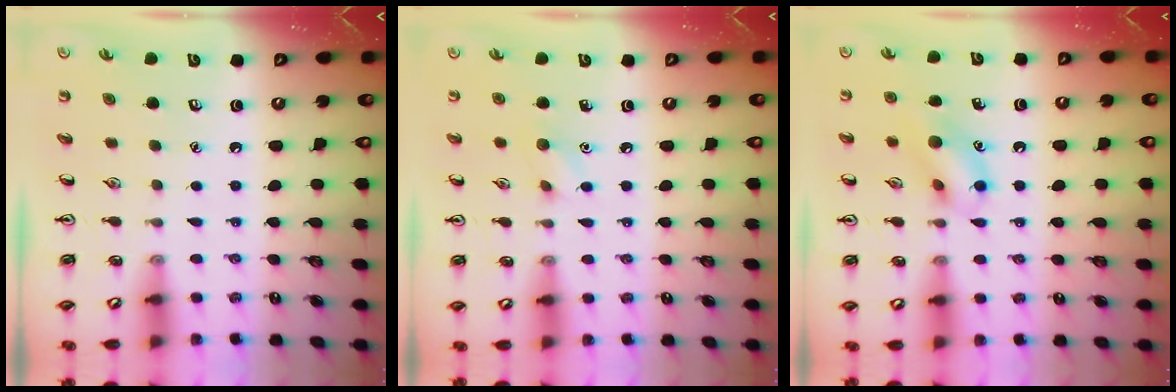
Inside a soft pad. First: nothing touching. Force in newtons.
{"total": 6.1, "press": 6.0, "slide": 1.1}
{"total": 11.8, "press": 11.7, "slide": 1.3}